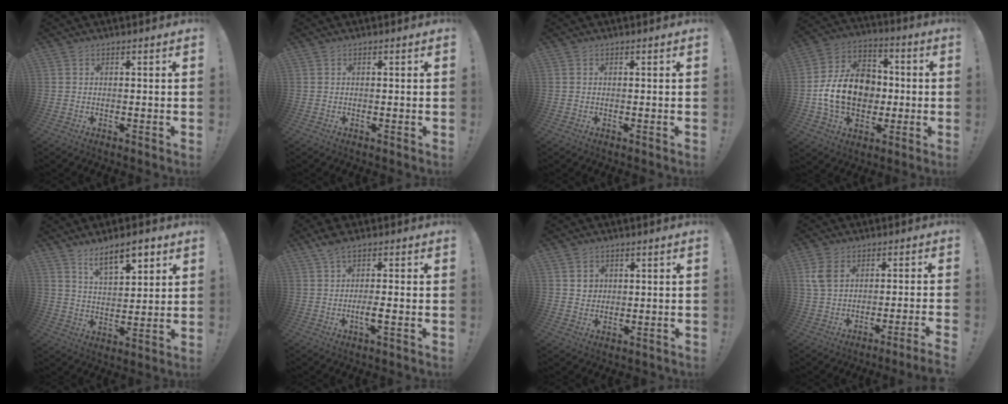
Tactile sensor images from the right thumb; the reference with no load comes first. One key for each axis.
{"total": 0.6, "fx": 0.1, "fy": -0.3, "fz": 0.5, "tx": -0.007, "ty": -0.002, "tz": 0.001}
{"total": 0.0}
{"total": 18.7, "fx": -1.6, "fy": 14.4, "fz": 11.8, "tx": -0.207, "ty": 0.032, "tz": -0.016}
{"total": 10.5, "fx": 6.8, "fy": 4.2, "fz": 6.9, "tx": -0.101, "ty": -0.028, "tz": 0.119}
{"total": 5.0, "fx": 0.3, "fy": 0.8, "fz": 4.9, "tx": -0.108, "ty": -0.012, "tz": 0.003}
{"total": 3.6, "fx": 1.1, "fy": 3.4, "fz": 0.6, "tx": 0.005, "ty": -0.008, "tz": 0.017}
{"total": 5.4, "fx": -1.5, "fy": 1.3, "fz": 5.1, "tx": -0.085, "ty": 0.007, "tz": -0.024}